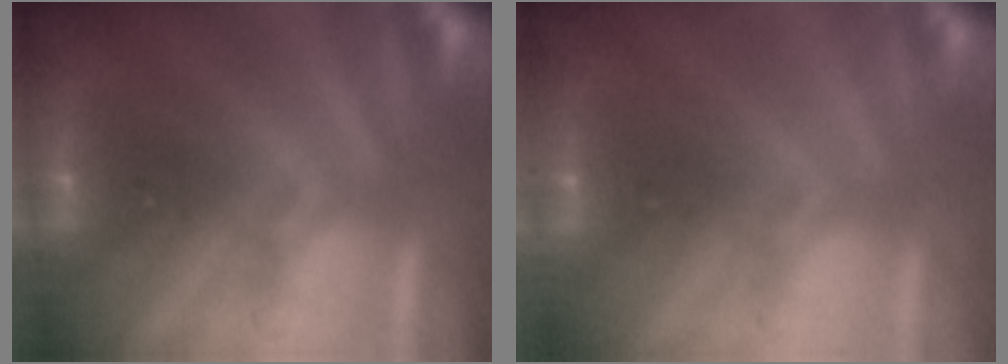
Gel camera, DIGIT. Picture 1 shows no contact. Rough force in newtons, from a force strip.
{"total": 1.7}